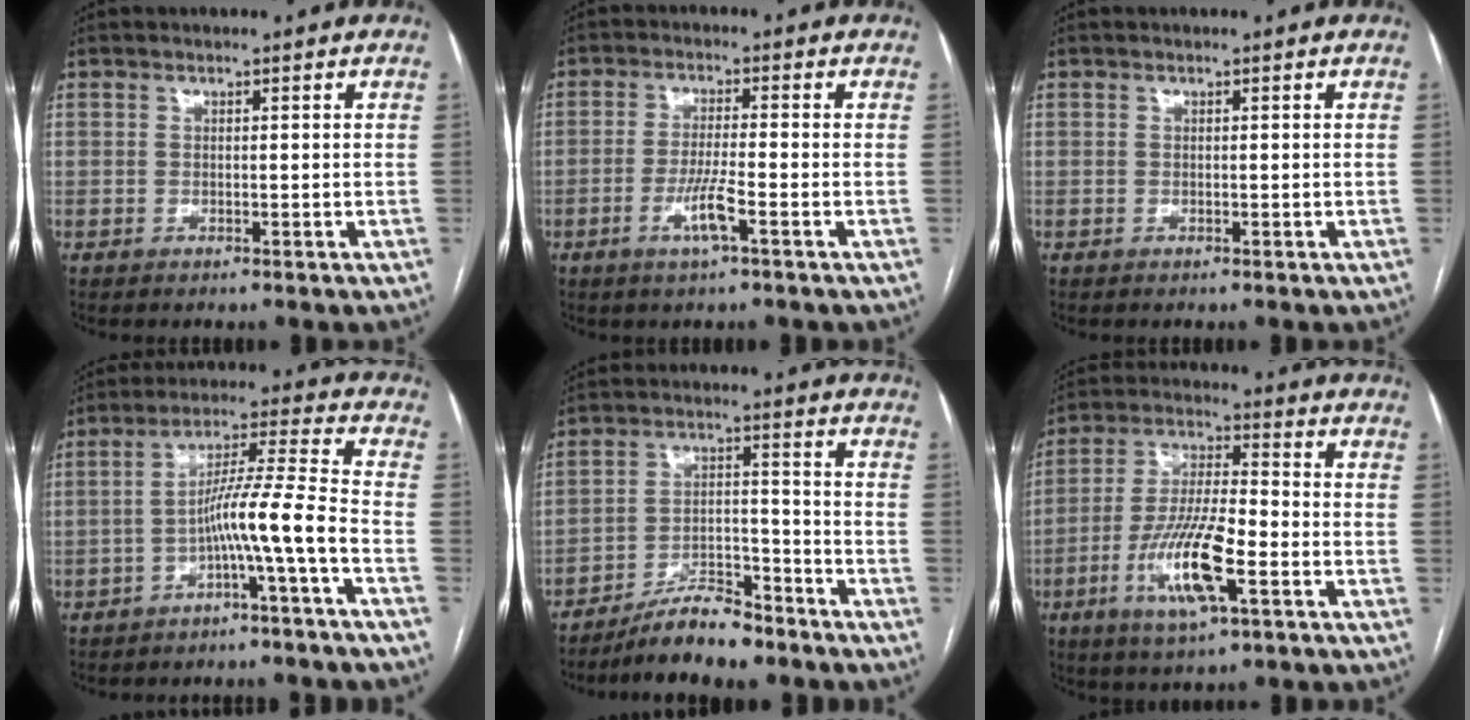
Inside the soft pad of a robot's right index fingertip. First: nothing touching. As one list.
[{"total": 5.1, "force": [-2.2, 0.0, 4.6], "torque": [-0.088, -0.008, -0.043]}, {"total": 0.0}, {"total": 8.9, "force": [-3.7, -1.4, 8.0], "torque": [-0.133, 0.025, -0.062]}, {"total": 9.1, "force": [-7.8, 2.0, 4.2], "torque": [-0.068, 0.007, -0.136]}, {"total": 13.0, "force": [-4.9, 2.4, 11.8], "torque": [-0.236, -0.008, -0.087]}]